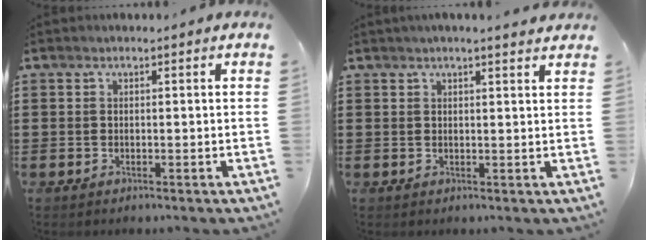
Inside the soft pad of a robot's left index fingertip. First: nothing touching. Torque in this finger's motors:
{"motor_torque": [1.07, -1.07, 0.20, 0.03]}